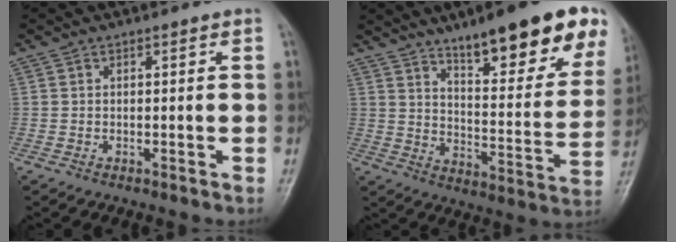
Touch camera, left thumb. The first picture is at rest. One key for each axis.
{"total": 23.5, "fx": 14.8, "fy": 5.8, "fz": 17.3, "tx": -0.201, "ty": -0.060, "tz": 0.217}